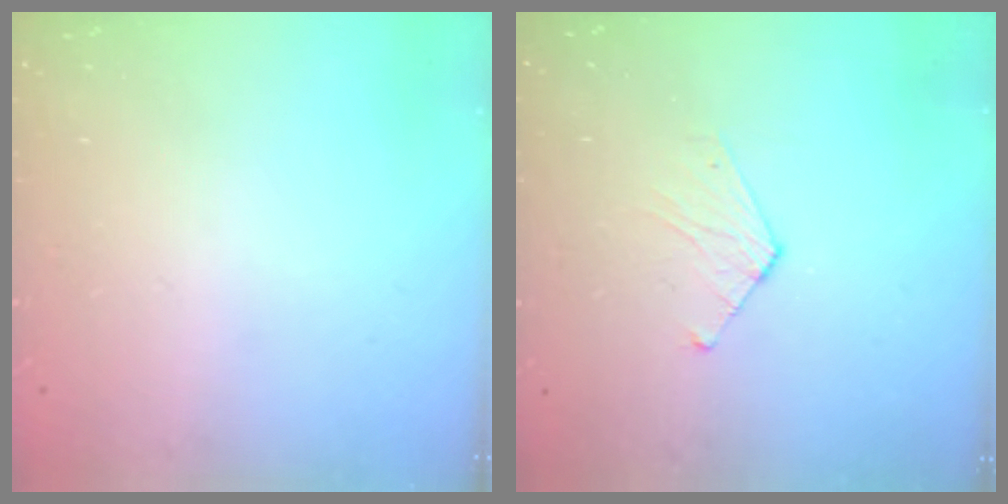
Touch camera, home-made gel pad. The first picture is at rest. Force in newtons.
{"total": 3.8, "press": 3.8, "slide": 0.3}